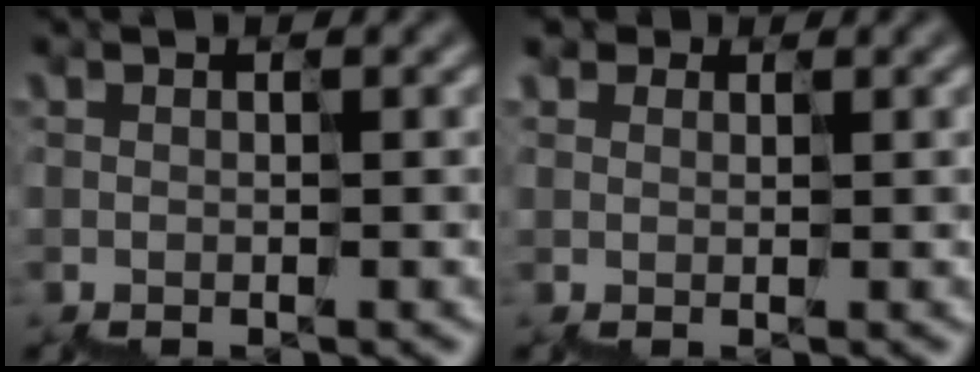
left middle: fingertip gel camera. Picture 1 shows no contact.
{"total": 1.7, "force": [1.3, 1.0, -0.1], "torque": [0.003, 0.011, 0.023]}